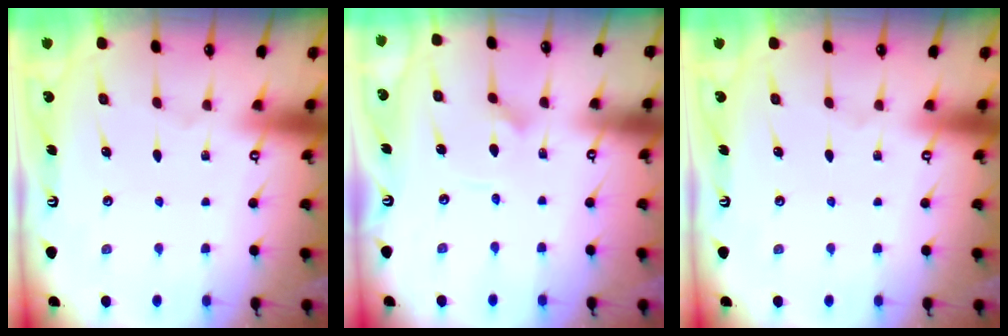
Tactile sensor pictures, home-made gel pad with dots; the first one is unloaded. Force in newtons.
{"total": 2.9, "press": 2.9, "slide": 0.3}
{"total": 0.0}